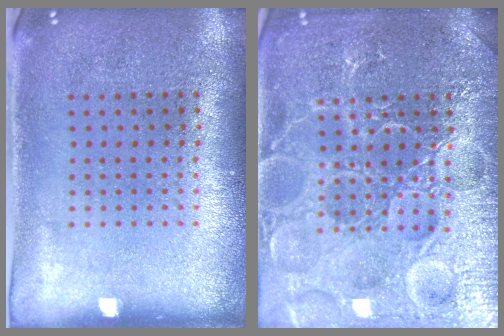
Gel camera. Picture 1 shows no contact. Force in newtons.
{"total": 7.4, "press": 7.3, "slide": 1.0}